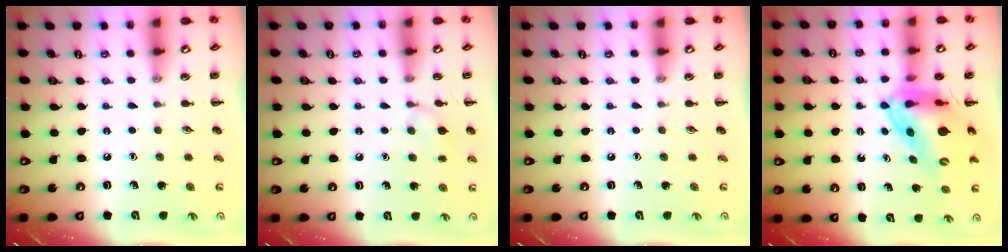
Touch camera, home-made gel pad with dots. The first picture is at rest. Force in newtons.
{"total": 7.3, "press": 6.9, "slide": 2.1}
{"total": 0.0}
{"total": 12.3, "press": 11.8, "slide": 3.4}